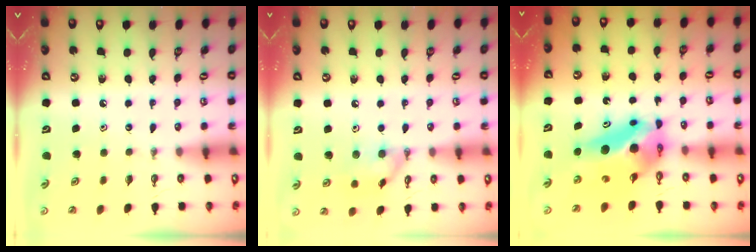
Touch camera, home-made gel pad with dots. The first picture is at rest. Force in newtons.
{"total": 10.3, "press": 10.2, "slide": 1.1}
{"total": 11.1, "press": 10.7, "slide": 3.0}